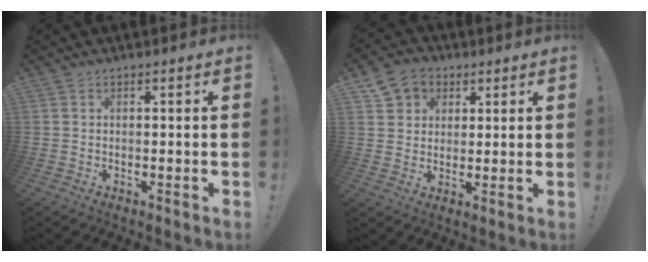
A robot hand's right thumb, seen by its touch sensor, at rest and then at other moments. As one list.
[{"total": 7.7, "force": [3.4, 6.6, 2.0], "torque": [-0.030, -0.015, 0.072]}]